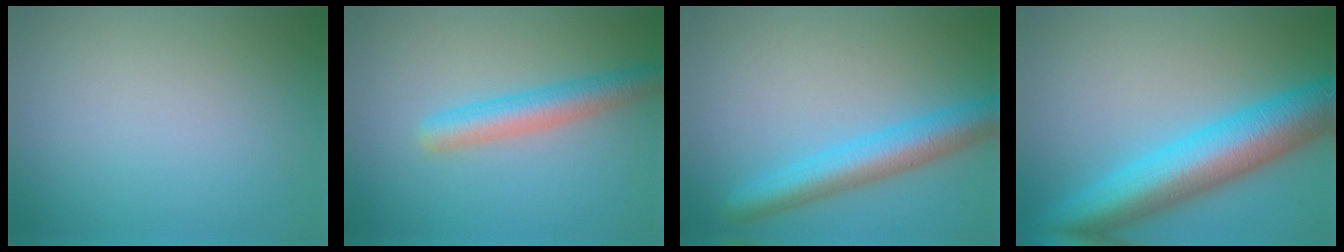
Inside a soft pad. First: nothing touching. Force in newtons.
{"total": 3.8, "press": 3.8, "slide": 0.1}
{"total": 5.3, "press": 5.3, "slide": 0.1}
{"total": 10.7, "press": 10.7, "slide": 0.2}